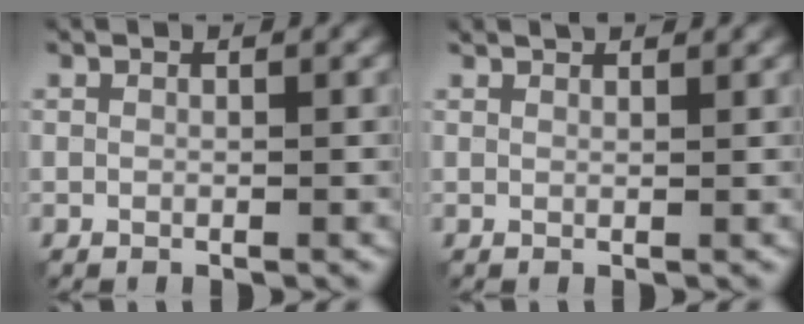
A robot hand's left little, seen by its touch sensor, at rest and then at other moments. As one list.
[{"total": 1.8, "force": [1.7, 0.2, 0.6], "torque": [-0.013, 0.003, 0.018]}]